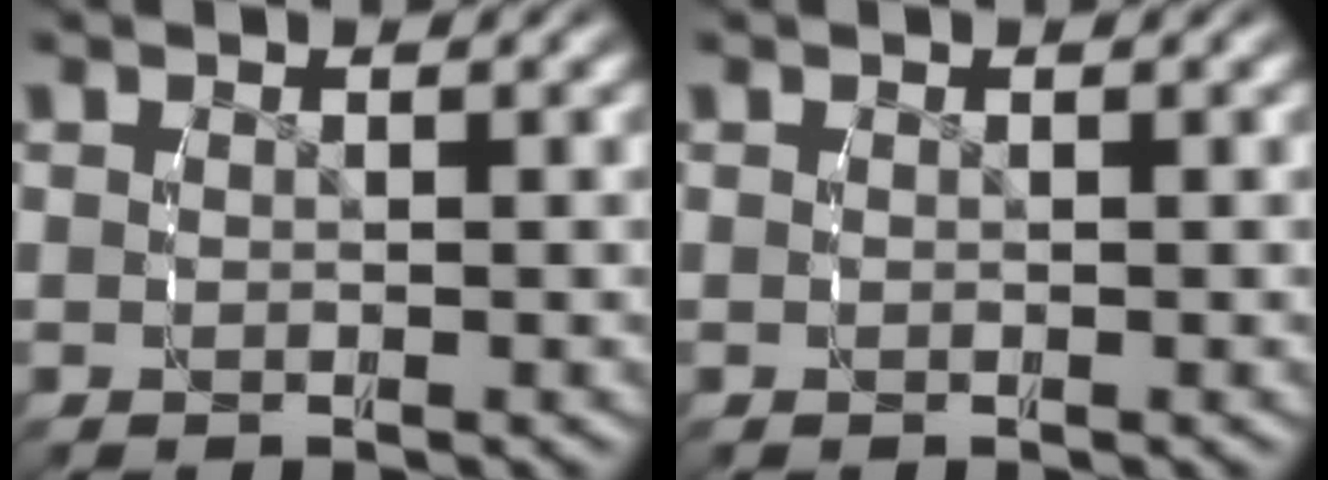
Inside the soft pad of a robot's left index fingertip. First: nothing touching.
{"total": 0.0}